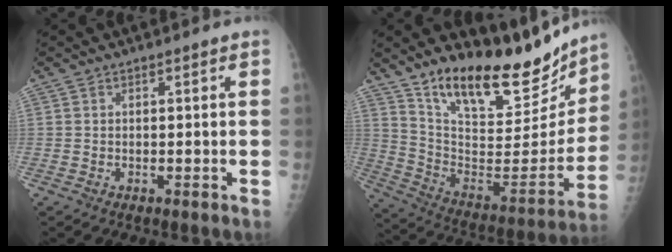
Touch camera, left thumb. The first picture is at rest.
{"total": 24.0, "force": [18.9, 8.6, 12.1], "torque": [-0.153, -0.105, 0.309]}